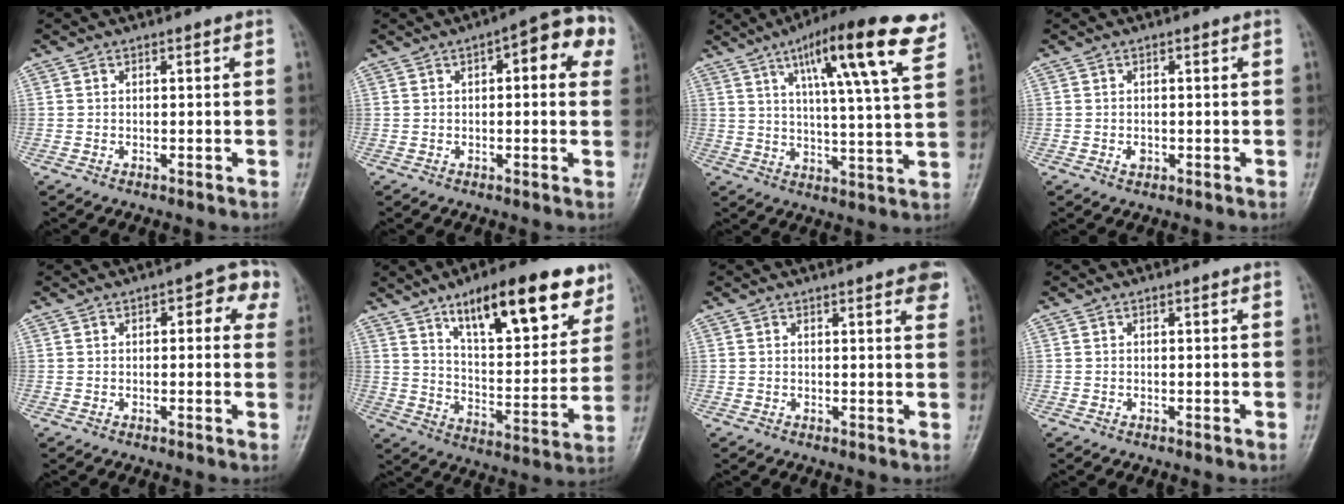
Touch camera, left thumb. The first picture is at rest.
{"total": 10.1, "force": [3.4, 4.0, 8.6], "torque": [-0.074, 0.020, 0.028]}
{"total": 18.5, "force": [9.7, 3.1, 15.4], "torque": [-0.218, -0.028, 0.143]}
{"total": 1.2, "force": [-0.5, 1.0, 0.5], "torque": [-0.005, 0.000, -0.008]}
{"total": 6.1, "force": [2.1, 3.1, 4.8], "torque": [-0.020, 0.009, 0.013]}
{"total": 21.3, "force": [12.8, 7.6, 15.3], "torque": [-0.182, -0.050, 0.202]}
{"total": 4.1, "force": [2.4, 1.0, 3.1], "torque": [-0.026, -0.003, 0.024]}
{"total": 0.0}